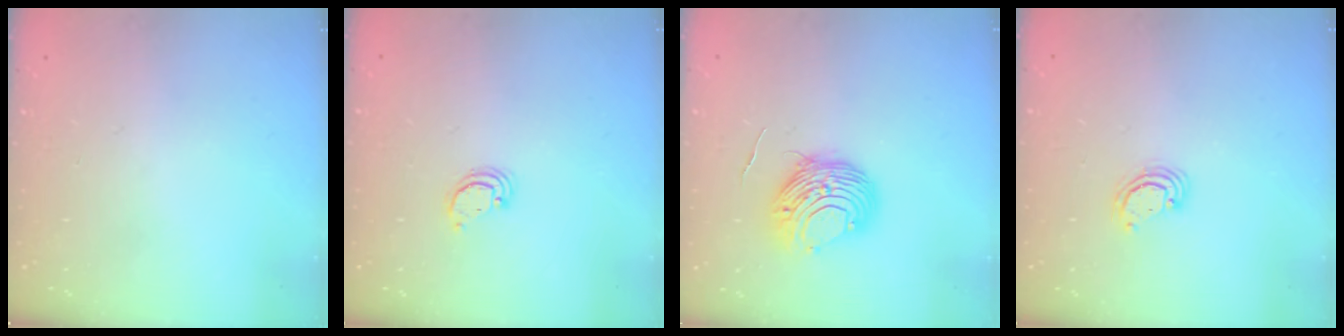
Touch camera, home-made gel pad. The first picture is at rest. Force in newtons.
{"total": 2.4, "press": 2.4, "slide": 0.2}
{"total": 10.1, "press": 10.0, "slide": 0.9}
{"total": 2.8, "press": 2.8, "slide": 0.3}